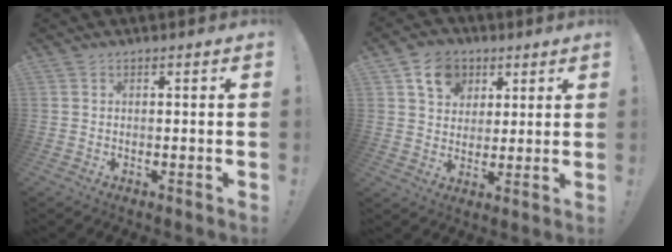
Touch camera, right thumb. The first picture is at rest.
{"total": 10.2, "force": [4.6, 8.3, 3.7], "torque": [-0.056, -0.015, 0.090]}